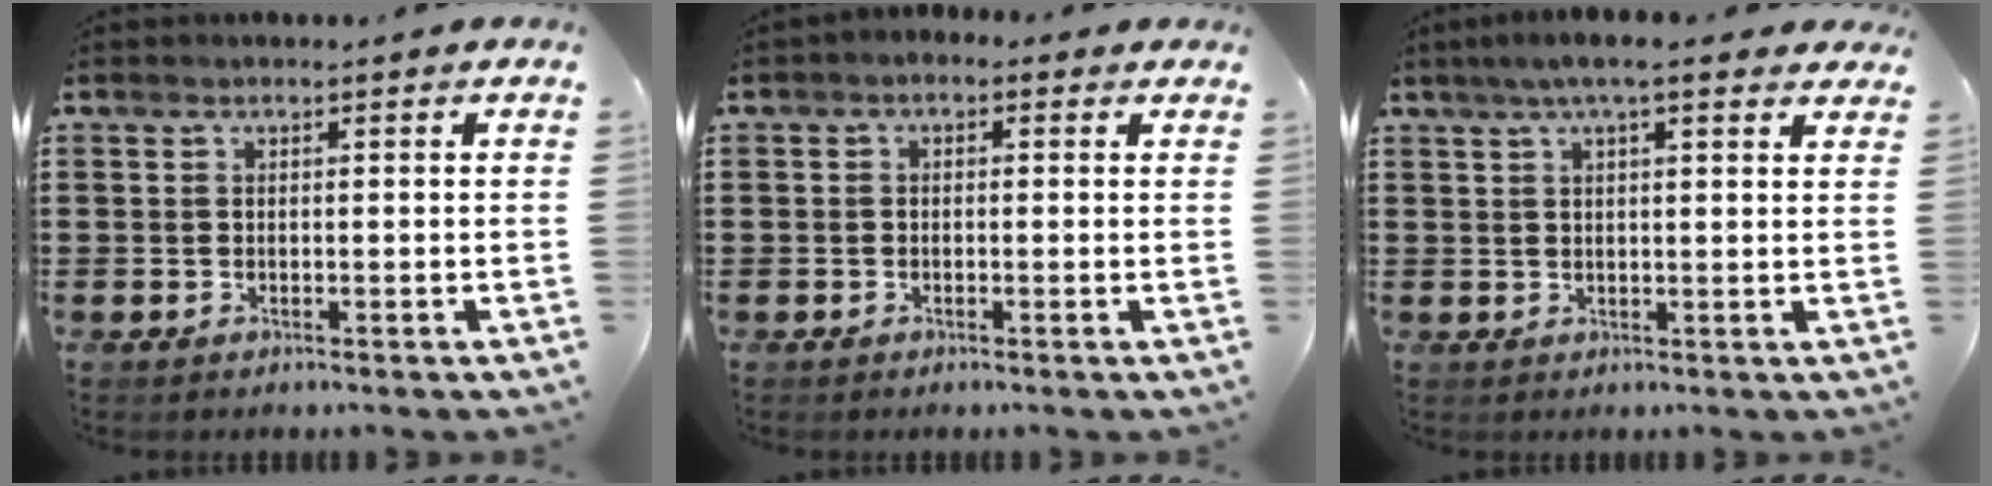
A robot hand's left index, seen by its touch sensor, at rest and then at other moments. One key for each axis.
{"total": 1.1, "fx": -0.6, "fy": 0.7, "fz": 0.5, "tx": -0.013, "ty": 0.004, "tz": -0.013}
{"total": 5.7, "fx": 4.0, "fy": 0.8, "fz": 4.0, "tx": -0.085, "ty": 0.004, "tz": 0.070}